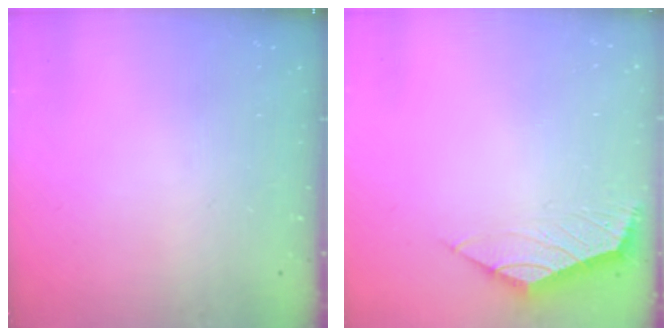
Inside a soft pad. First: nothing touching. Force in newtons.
{"total": 1.8, "press": 1.7, "slide": 0.4}